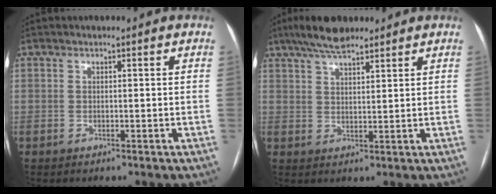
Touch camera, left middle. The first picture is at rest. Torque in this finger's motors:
{"motor_torque": [0.19, -0.19, 0.06, 0.01]}